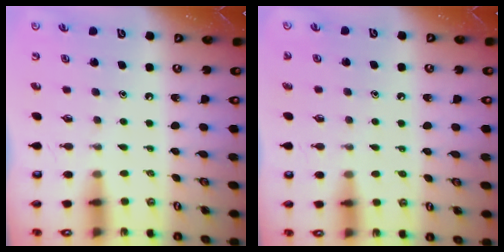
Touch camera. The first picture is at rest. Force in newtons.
{"total": 2.9, "press": 2.9, "slide": 0.4}